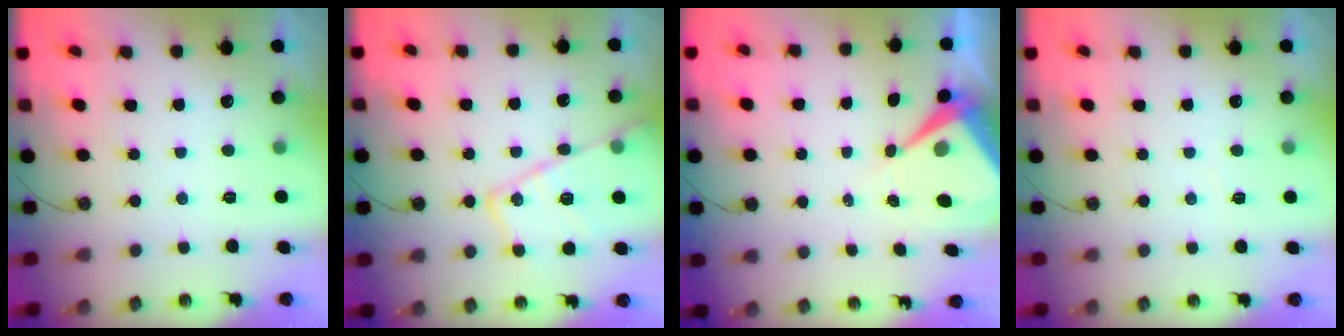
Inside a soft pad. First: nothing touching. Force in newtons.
{"total": 18.1, "press": 18.0, "slide": 1.5}
{"total": 7.8, "press": 7.7, "slide": 0.5}
{"total": 3.5, "press": 3.5, "slide": 0.6}